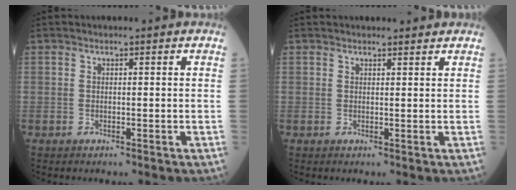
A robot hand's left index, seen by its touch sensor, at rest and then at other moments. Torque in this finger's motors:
{"motor_torque": [0.31, -0.43, -0.04, -0.01]}